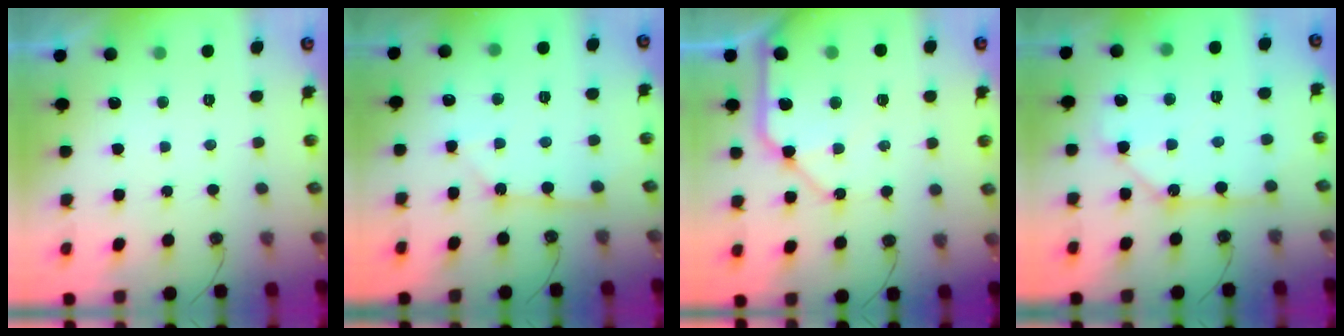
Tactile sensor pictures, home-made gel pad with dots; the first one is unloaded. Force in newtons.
{"total": 2.4, "press": 2.4, "slide": 0.3}
{"total": 12.0, "press": 11.9, "slide": 1.5}
{"total": 9.4, "press": 9.4, "slide": 0.9}